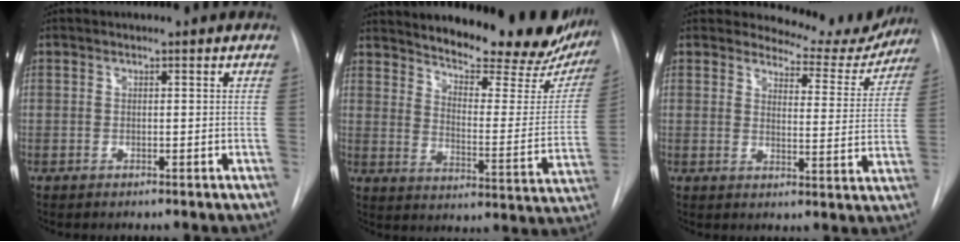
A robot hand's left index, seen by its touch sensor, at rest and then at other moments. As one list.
[{"total": 24.5, "force": [21.0, 5.7, 11.3], "torque": [-0.161, -0.054, 0.262]}, {"total": 10.4, "force": [10.0, 2.9, 0.5], "torque": [0.011, -0.037, 0.106]}]